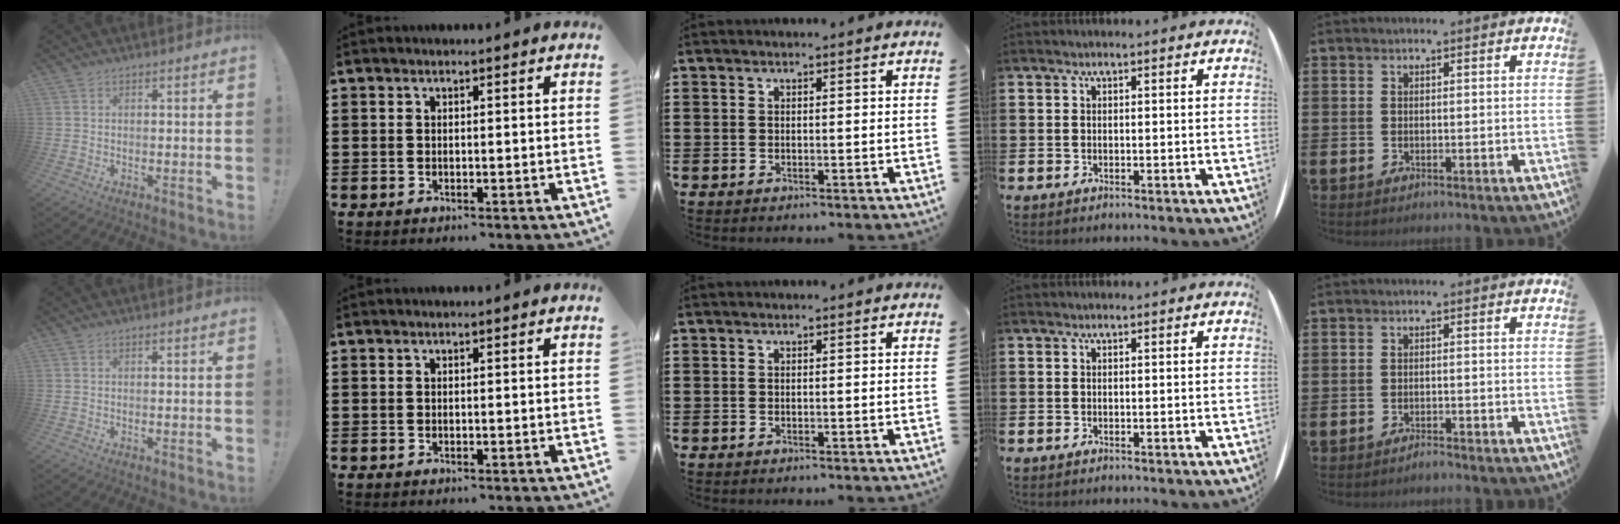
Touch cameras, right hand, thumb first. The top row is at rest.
{"little": {"total": 1.1, "force": [-1.1, 0.0, 0.1], "torque": [-0.005, -0.002, -0.022]}}